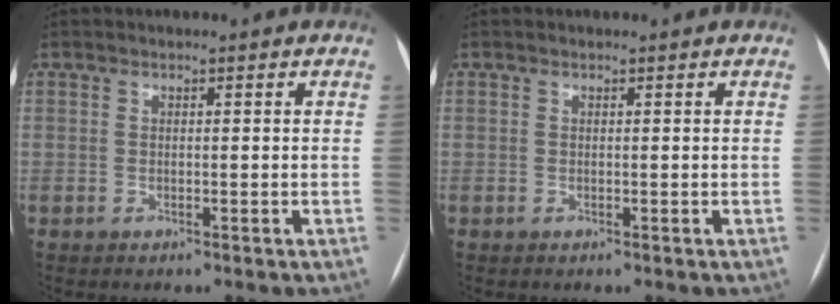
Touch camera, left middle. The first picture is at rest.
{"total": 0.0}